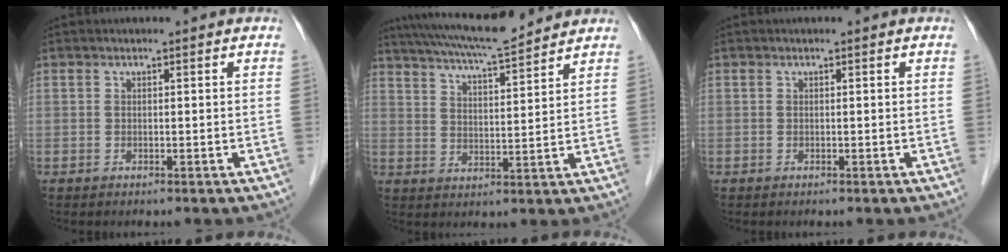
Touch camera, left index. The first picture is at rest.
{"total": 12.8, "force": [11.5, 0.8, 5.5], "torque": [-0.102, 0.018, 0.184]}
{"total": 0.0}